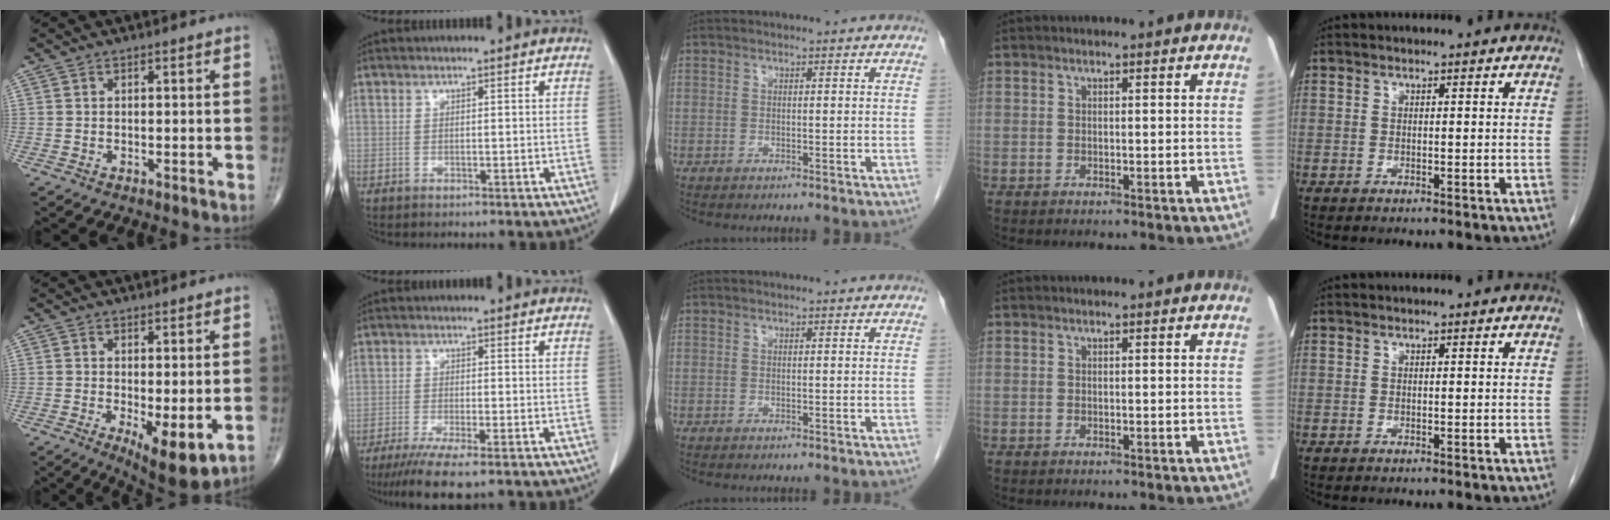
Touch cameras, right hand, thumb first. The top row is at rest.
{"thumb": {"total": 8.2, "force": [-1.6, 2.8, 7.5], "torque": [-0.111, -0.025, -0.016]}, "index": {"total": 8.1, "force": [-5.8, 0.6, 5.6], "torque": [-0.088, -0.019, -0.090]}}